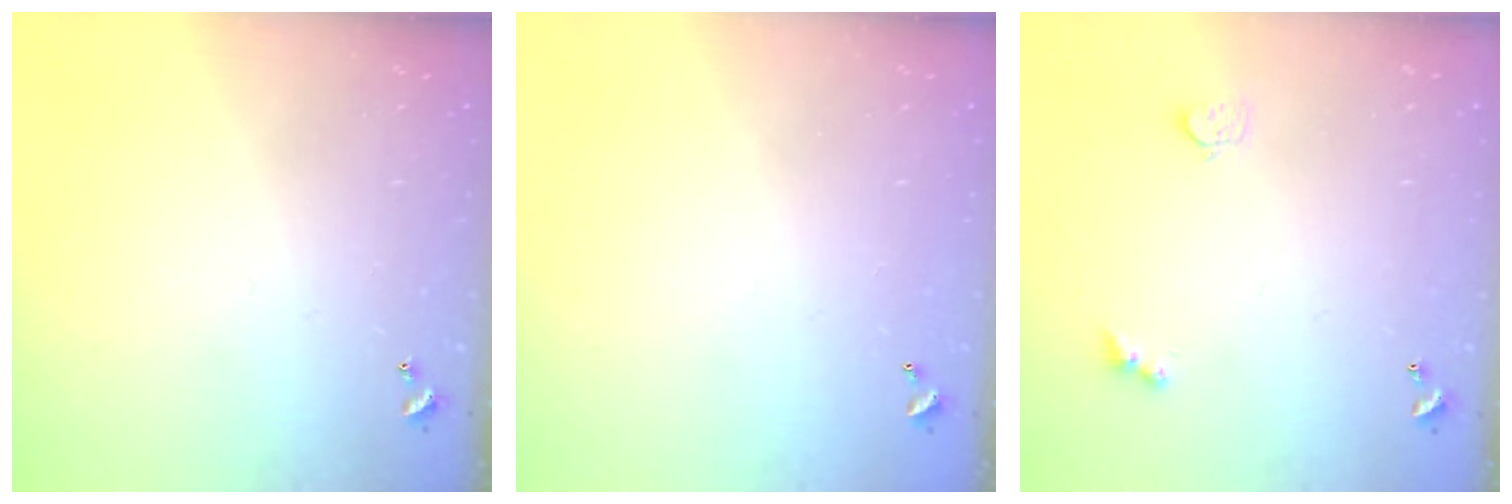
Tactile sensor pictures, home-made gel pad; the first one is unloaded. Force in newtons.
{"total": 2.8, "press": 2.8, "slide": 0.1}
{"total": 3.4, "press": 3.3, "slide": 0.5}